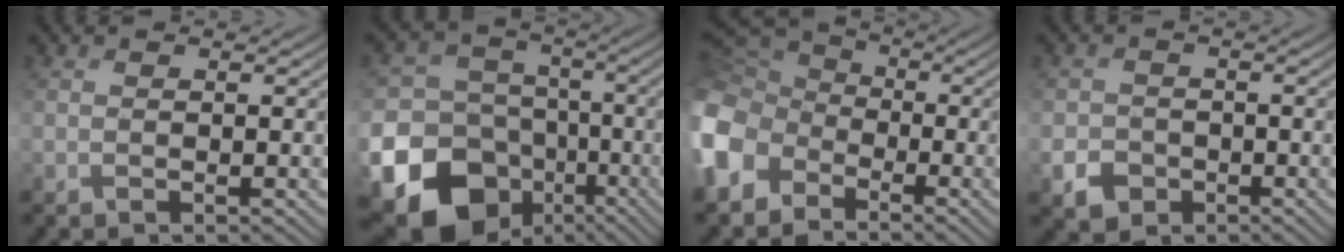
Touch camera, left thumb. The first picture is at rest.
{"total": 24.1, "force": [-10.9, 20.4, 7.0], "torque": [-0.196, -0.069, -0.181]}
{"total": 12.9, "force": [-5.0, 9.8, 6.8], "torque": [-0.223, -0.036, -0.108]}
{"total": 3.5, "force": [-1.6, 2.9, 1.2], "torque": [-0.027, -0.008, -0.032]}